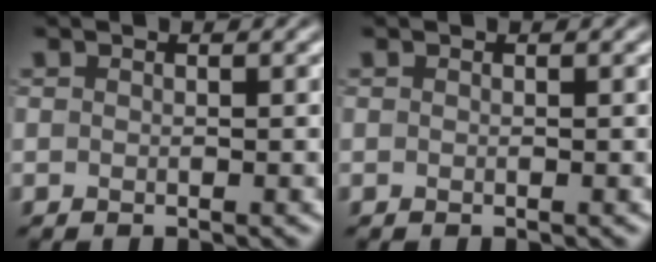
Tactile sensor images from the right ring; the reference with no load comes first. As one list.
[{"total": 0.0}]